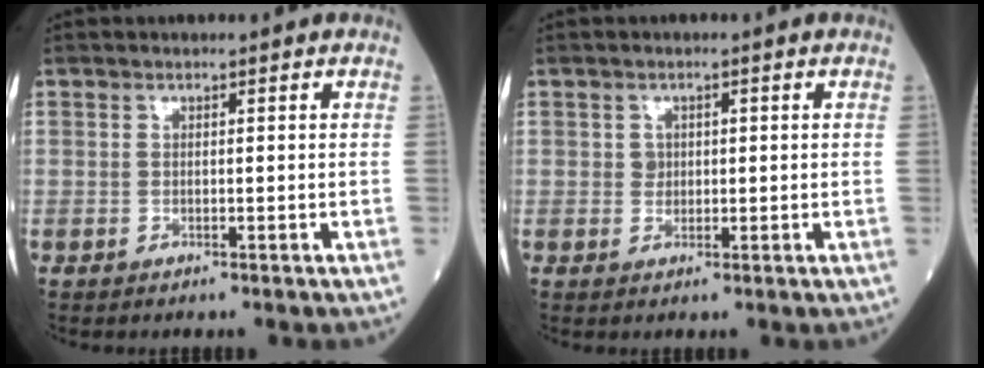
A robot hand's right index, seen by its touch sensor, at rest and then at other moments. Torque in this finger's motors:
{"motor_torque": [-0.11, 0.06, -0.02, 0.01]}